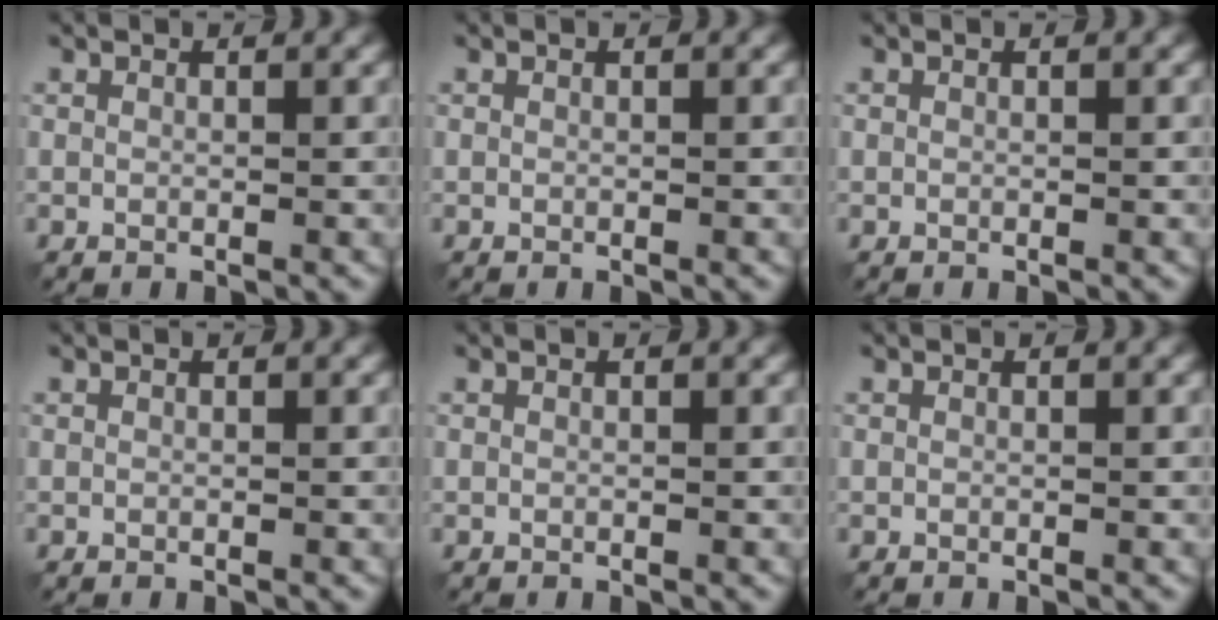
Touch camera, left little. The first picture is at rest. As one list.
[{"total": 0.0}, {"total": 0.0}, {"total": 0.0}, {"total": 0.0}, {"total": 0.0}]